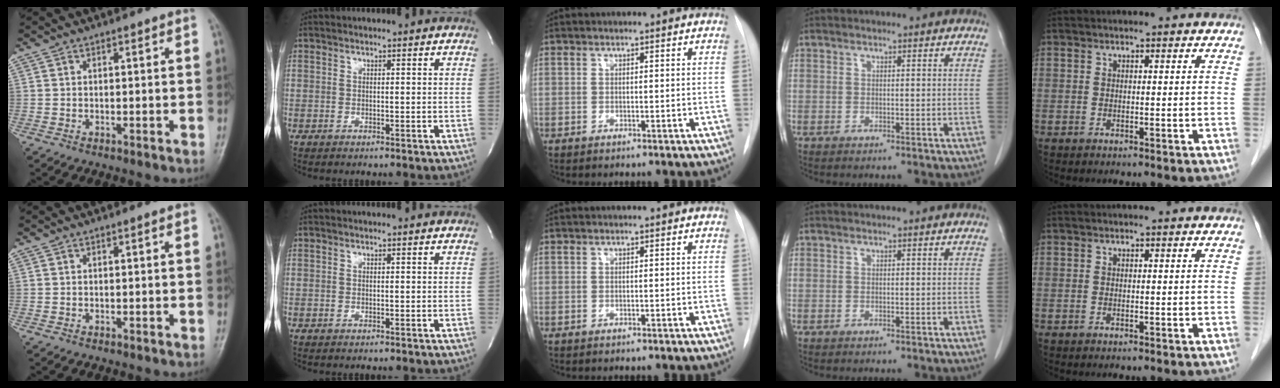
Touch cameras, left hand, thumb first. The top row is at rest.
{}